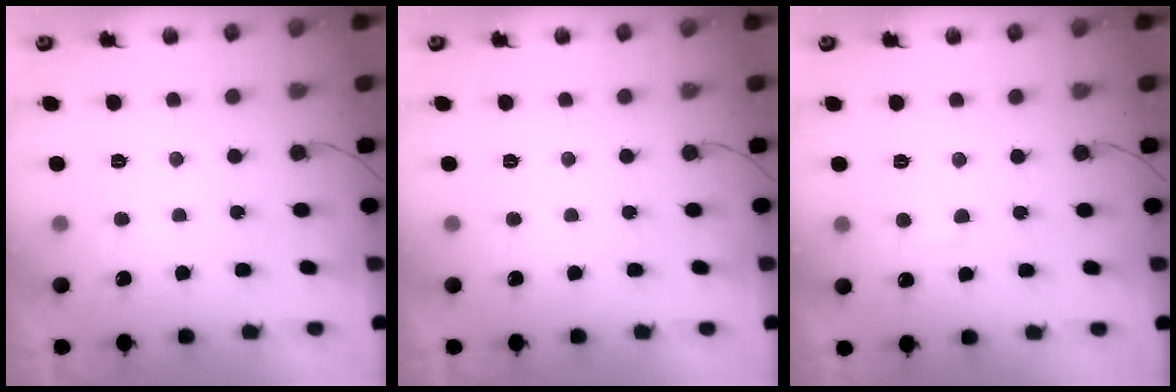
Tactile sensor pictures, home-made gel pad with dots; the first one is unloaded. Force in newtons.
{"total": 0.0}
{"total": 2.7, "press": 2.7, "slide": 0.2}